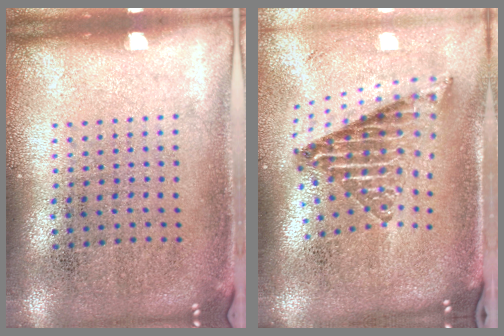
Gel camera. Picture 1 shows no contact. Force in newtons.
{"total": 2.2, "press": 1.5, "slide": 1.6}